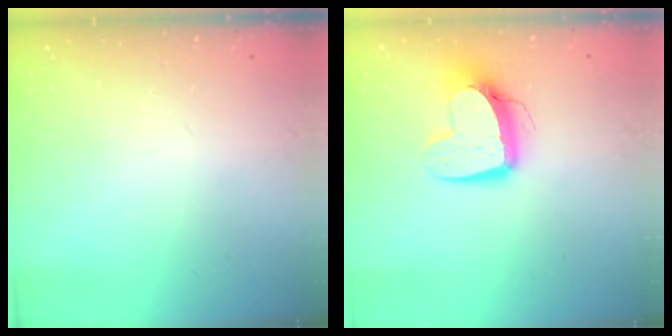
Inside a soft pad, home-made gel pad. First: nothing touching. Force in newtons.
{"total": 12.2, "press": 12.1, "slide": 1.3}